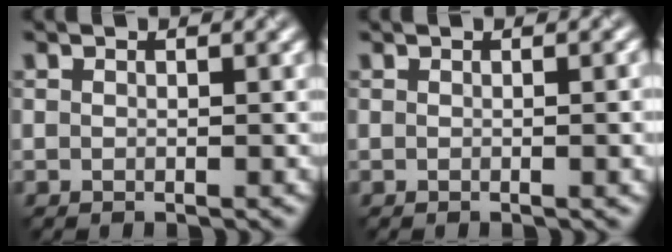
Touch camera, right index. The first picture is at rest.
{"total": 2.4, "force": [-0.2, 0.8, 2.3], "torque": [-0.018, 0.003, -0.008]}